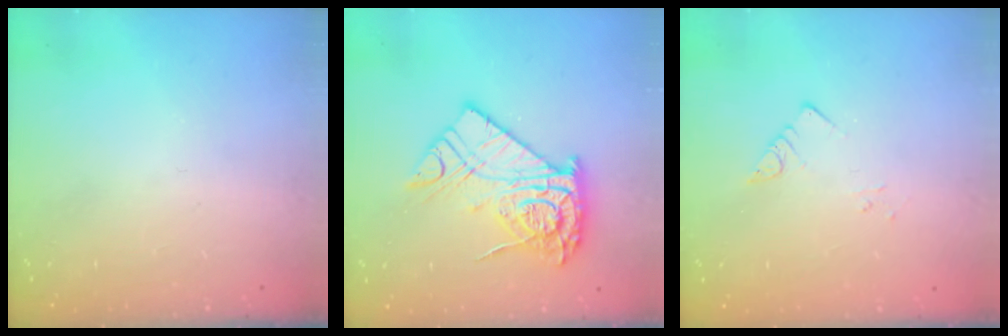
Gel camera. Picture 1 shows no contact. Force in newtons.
{"total": 15.9, "press": 15.8, "slide": 1.4}
{"total": 2.8, "press": 2.8, "slide": 0.2}